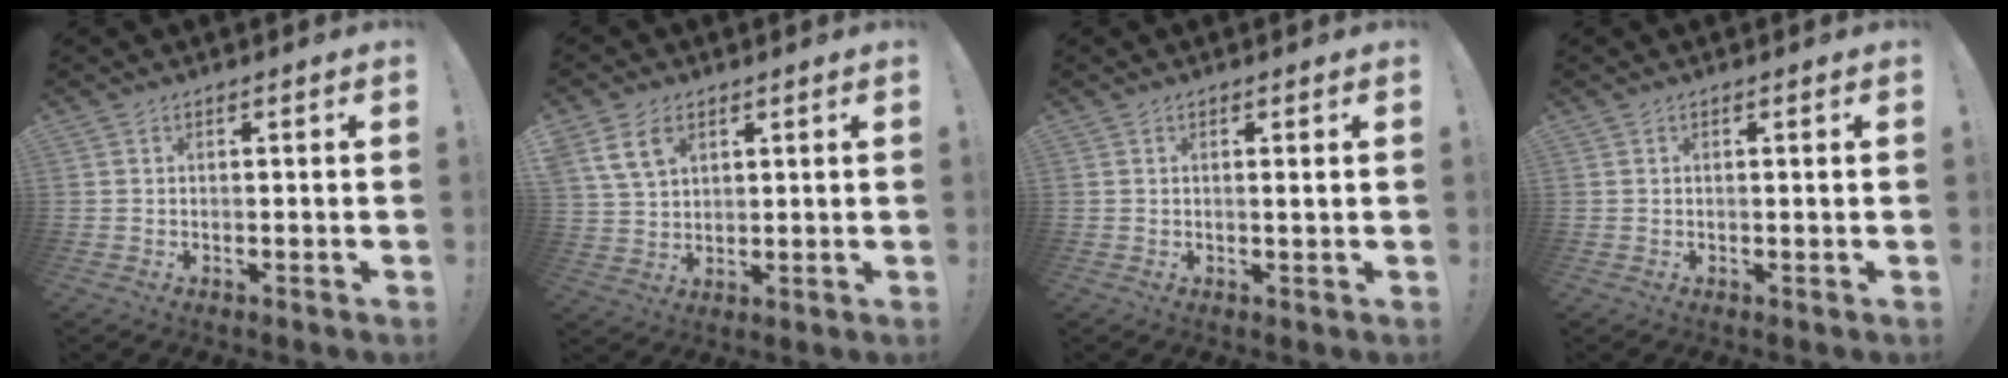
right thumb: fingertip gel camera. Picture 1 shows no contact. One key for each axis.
{"total": 9.0, "fx": 4.5, "fy": 6.1, "fz": 4.7, "tx": -0.082, "ty": -0.003, "tz": 0.093}
{"total": 1.1, "fx": 0.5, "fy": -0.3, "fz": 1.0, "tx": -0.004, "ty": -0.008, "tz": 0.004}
{"total": 0.8, "fx": 0.4, "fy": -0.3, "fz": 0.6, "tx": -0.004, "ty": -0.004, "tz": 0.006}